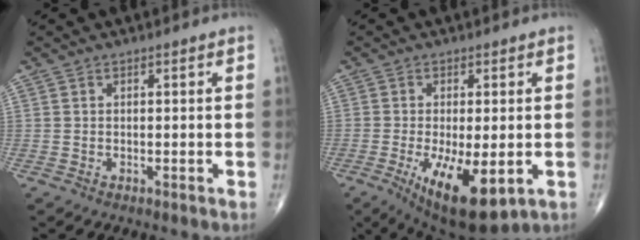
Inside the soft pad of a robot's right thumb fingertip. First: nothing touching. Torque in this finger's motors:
{"motor_torque": [-0.07, 0.69, 0.65, 0.29, 0.25]}